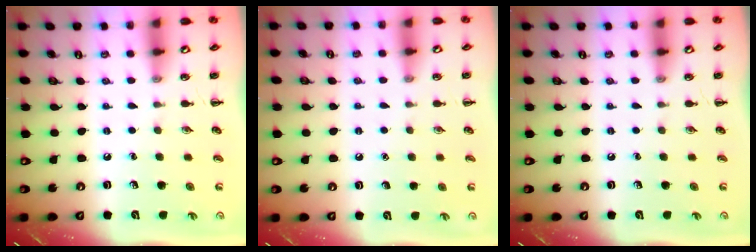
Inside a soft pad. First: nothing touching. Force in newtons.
{"total": 1.4, "press": 1.4, "slide": 0.1}
{"total": 0.0}